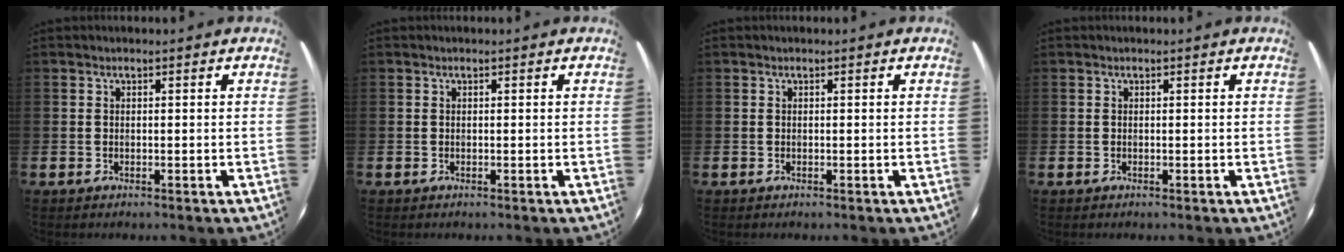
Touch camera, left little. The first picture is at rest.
{"total": 0.0}
{"total": 0.0}
{"total": 0.0}